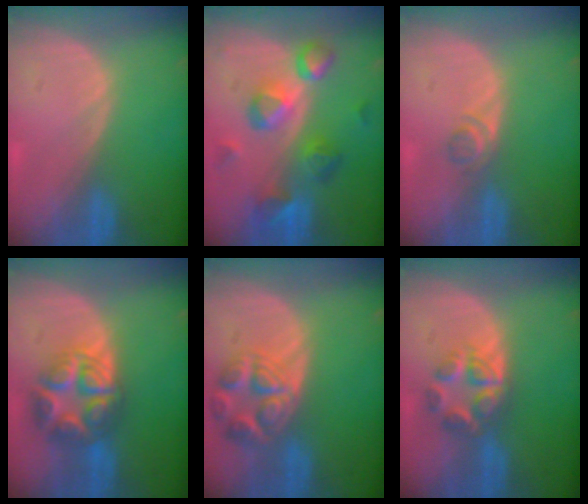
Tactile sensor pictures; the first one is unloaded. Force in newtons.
{"total": 9.5, "press": 8.4, "slide": 4.5}
{"total": 1.9, "press": 1.7, "slide": 0.8}
{"total": 8.3, "press": 8.3, "slide": 0.4}
{"total": 7.8, "press": 6.9, "slide": 3.6}
{"total": 5.9, "press": 5.5, "slide": 2.2}